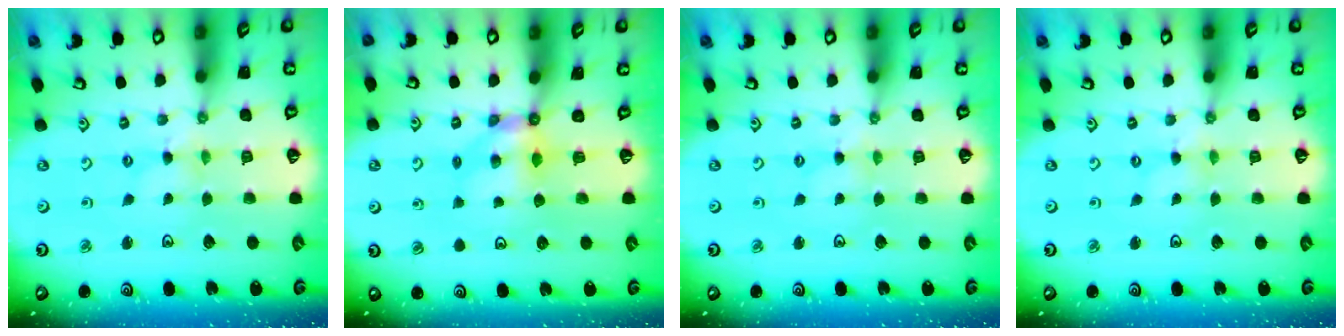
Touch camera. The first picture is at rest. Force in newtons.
{"total": 5.4, "press": 5.4, "slide": 0.6}
{"total": 0.5, "press": 0.5, "slide": 0.2}
{"total": 0.0}